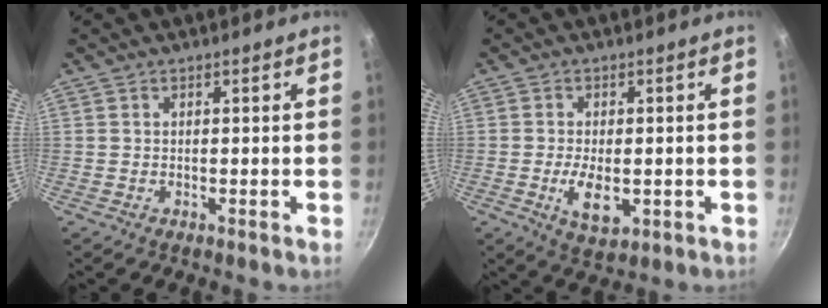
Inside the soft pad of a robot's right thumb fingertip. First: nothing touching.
{"total": 6.0, "force": [-1.3, 3.0, 5.1], "torque": [-0.086, -0.008, -0.016]}